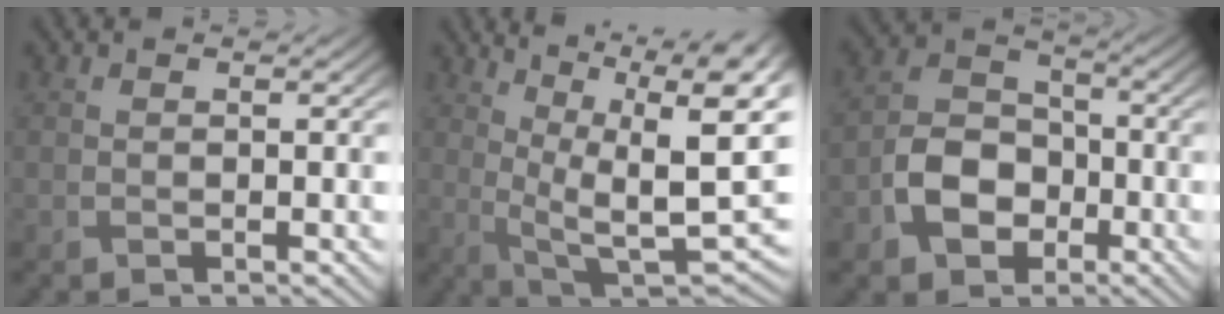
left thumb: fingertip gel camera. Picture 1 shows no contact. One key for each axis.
{"total": 15.4, "fx": 4.7, "fy": 6.1, "fz": 13.3, "tx": -0.210, "ty": 0.008, "tz": 0.075}
{"total": 7.3, "fx": -3.0, "fy": 5.3, "fz": 4.0, "tx": -0.081, "ty": 0.002, "tz": -0.068}